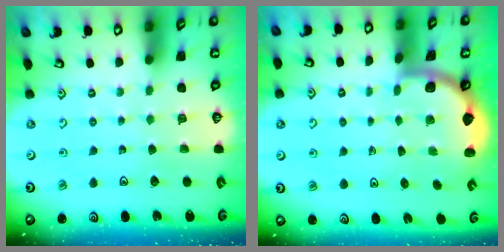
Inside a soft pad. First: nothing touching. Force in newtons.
{"total": 1.6, "press": 1.6, "slide": 0.0}